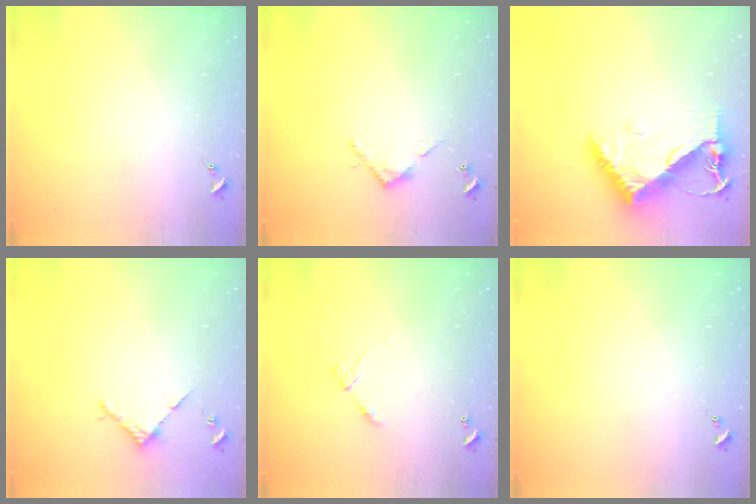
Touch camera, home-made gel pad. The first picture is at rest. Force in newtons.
{"total": 3.7, "press": 3.7, "slide": 0.2}
{"total": 10.2, "press": 10.2, "slide": 1.0}
{"total": 2.9, "press": 2.8, "slide": 0.2}
{"total": 6.1, "press": 6.0, "slide": 0.6}
{"total": 0.0}